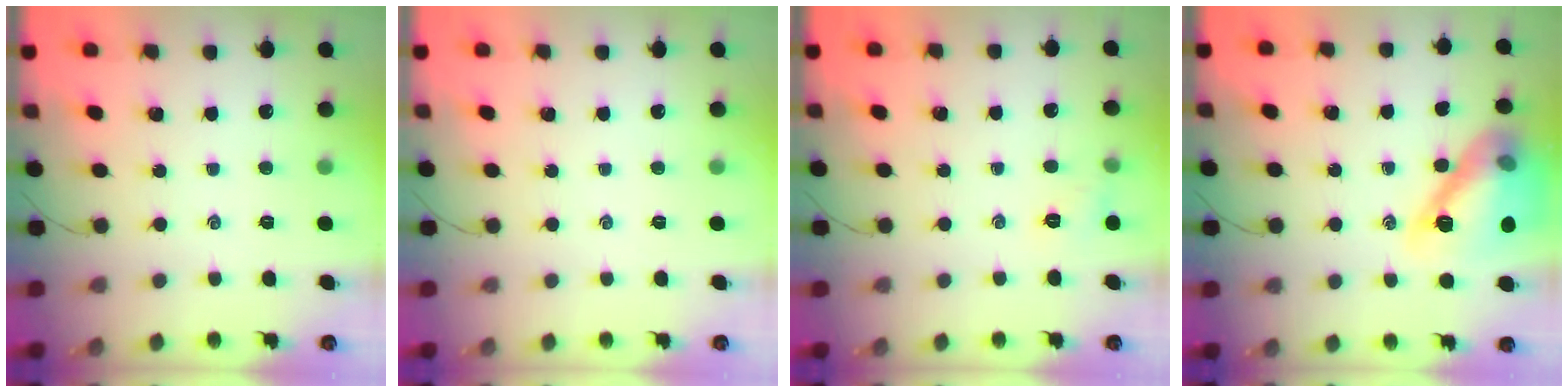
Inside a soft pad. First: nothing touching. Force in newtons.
{"total": 0.0}
{"total": 5.9, "press": 5.8, "slide": 1.2}
{"total": 18.3, "press": 18.2, "slide": 1.6}